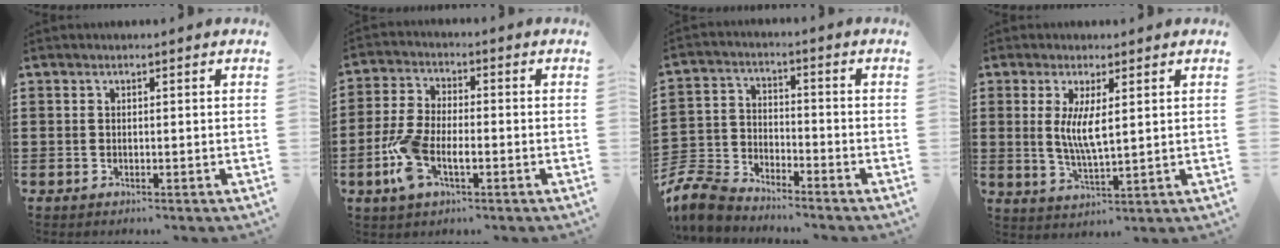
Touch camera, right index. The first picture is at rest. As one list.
[{"total": 7.2, "force": [-2.6, 3.5, 5.8], "torque": [-0.144, -0.009, -0.053]}, {"total": 7.0, "force": [-6.7, 1.6, 1.5], "torque": [-0.059, 0.001, -0.140]}, {"total": 5.4, "force": [1.0, 1.2, 5.2], "torque": [-0.103, -0.004, 0.019]}]